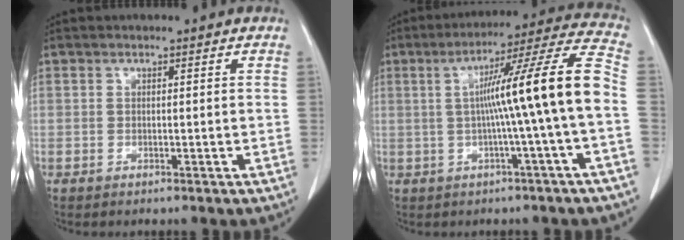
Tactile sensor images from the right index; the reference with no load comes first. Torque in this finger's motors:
{"motor_torque": [1.62, -0.31, 0.83, 0.21]}